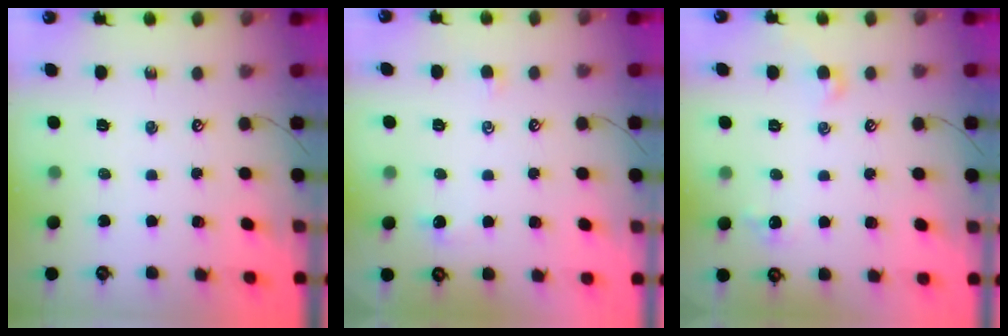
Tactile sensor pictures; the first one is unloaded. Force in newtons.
{"total": 0.8, "press": 0.7, "slide": 0.5}
{"total": 1.7, "press": 1.6, "slide": 0.5}